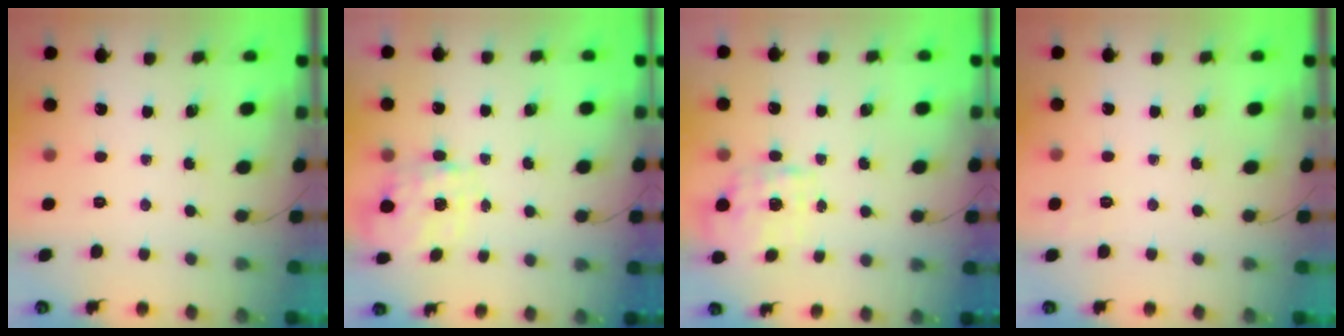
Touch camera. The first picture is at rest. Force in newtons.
{"total": 3.8, "press": 3.7, "slide": 0.9}
{"total": 1.8, "press": 1.7, "slide": 0.6}
{"total": 4.0, "press": 3.7, "slide": 1.4}